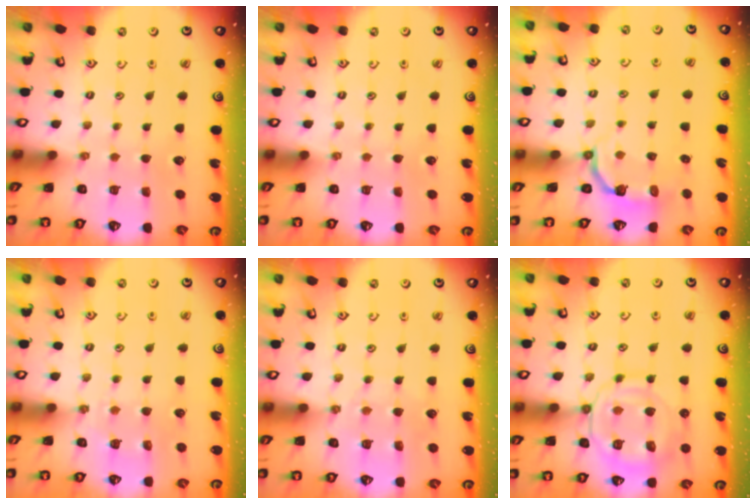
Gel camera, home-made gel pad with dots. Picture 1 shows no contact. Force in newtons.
{"total": 0.0}
{"total": 3.5, "press": 1.8, "slide": 3.1}
{"total": 4.7, "press": 4.6, "slide": 0.5}
{"total": 5.1, "press": 5.0, "slide": 0.8}
{"total": 13.5, "press": 13.4, "slide": 1.3}